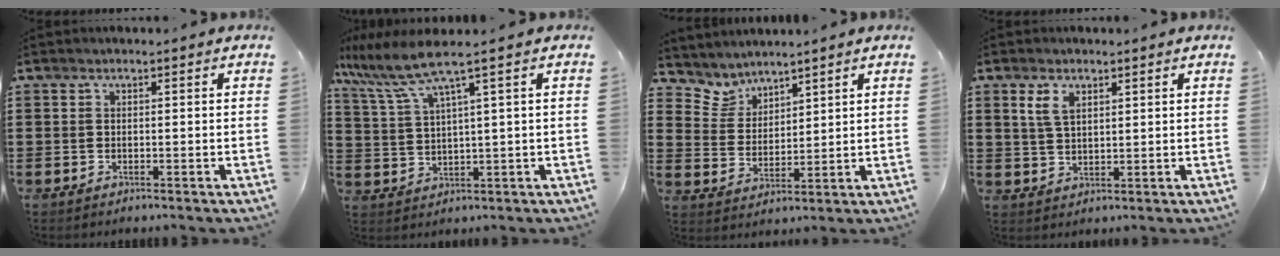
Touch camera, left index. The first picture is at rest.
{"total": 6.8, "force": [4.0, 0.3, 5.4], "torque": [-0.136, -0.027, 0.065]}
{"total": 4.3, "force": [4.0, 1.7, -0.2], "torque": [-0.020, -0.013, 0.073]}
{"total": 3.7, "force": [2.1, 2.2, 2.2], "torque": [-0.053, 0.007, 0.038]}